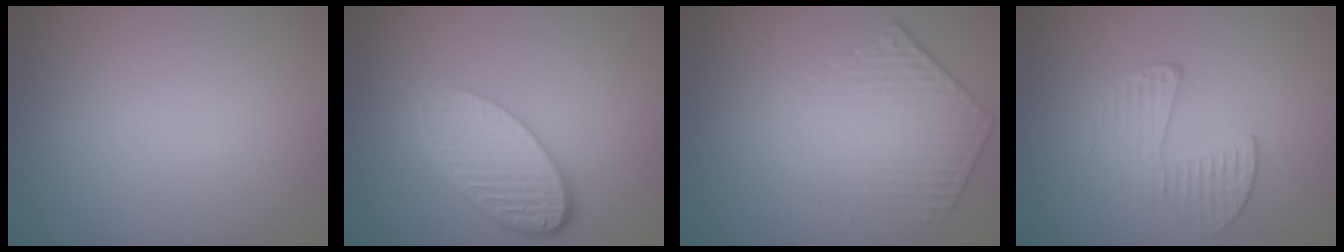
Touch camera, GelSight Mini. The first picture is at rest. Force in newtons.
{"total": 5.3, "press": 3.8, "slide": 3.7}
{"total": 4.3, "press": 3.2, "slide": 2.9}
{"total": 2.2, "press": 1.3, "slide": 1.8}